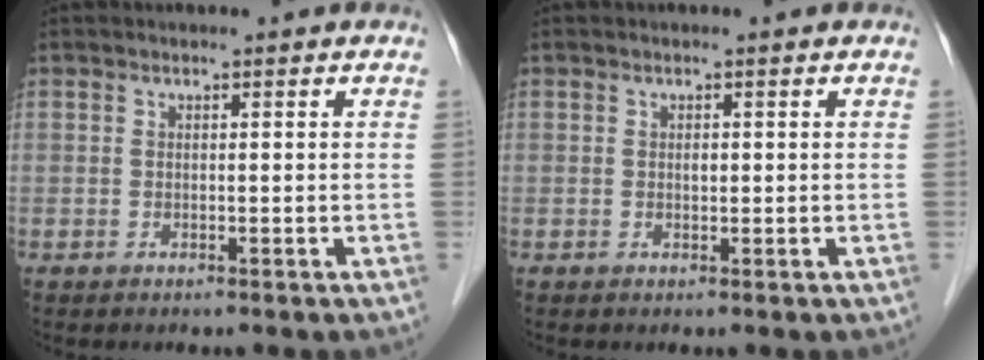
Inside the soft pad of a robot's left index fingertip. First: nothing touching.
{"total": 0.6, "force": [0.1, 0.4, 0.5], "torque": [-0.009, 0.000, 0.002]}